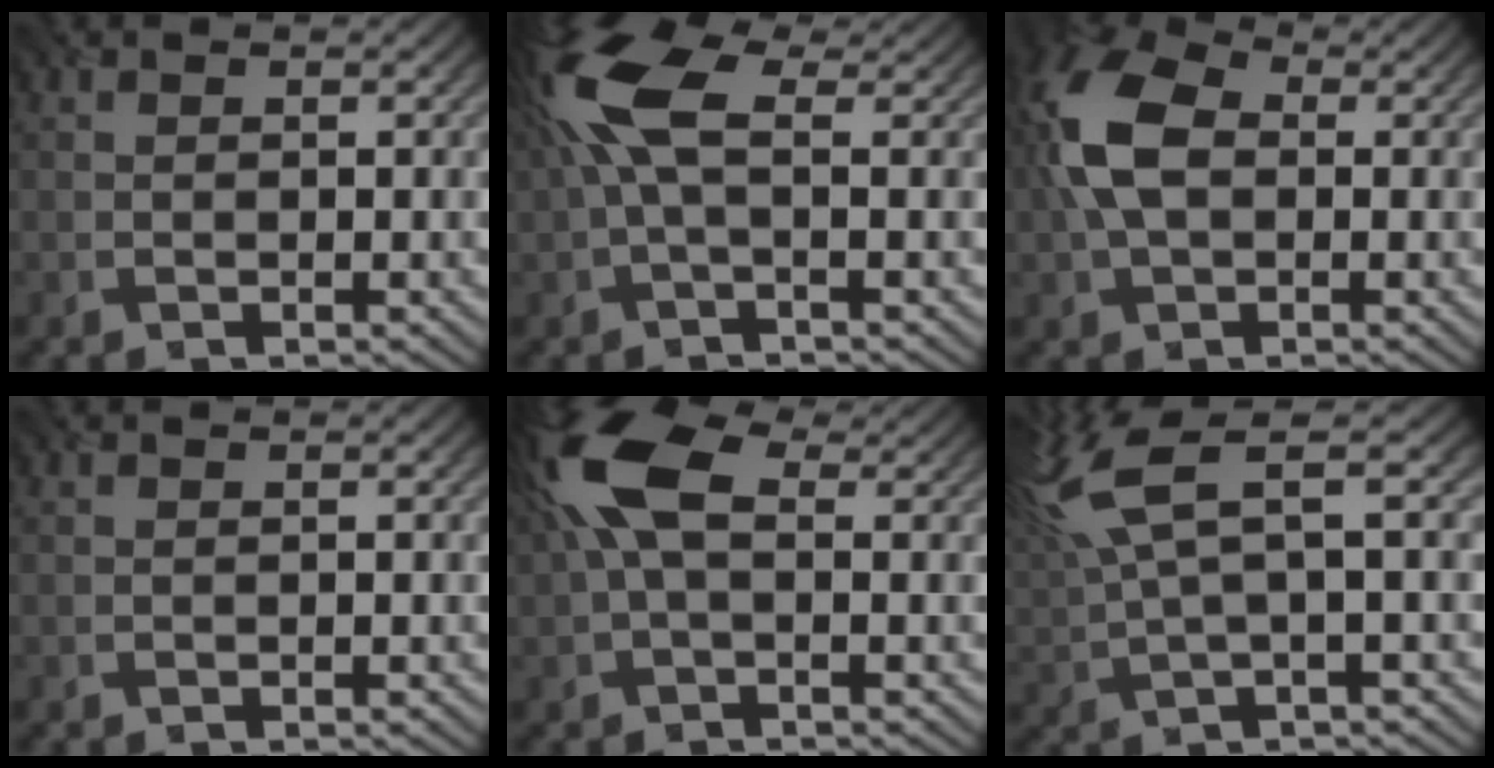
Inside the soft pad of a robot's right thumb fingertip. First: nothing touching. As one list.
[{"total": 8.1, "force": [1.5, 3.1, 7.3], "torque": [-0.170, 0.026, 0.013]}, {"total": 9.4, "force": [0.8, 6.1, 7.1], "torque": [-0.180, 0.018, 0.001]}, {"total": 0.0}, {"total": 9.3, "force": [2.4, 4.7, 7.6], "torque": [-0.186, 0.025, 0.033]}, {"total": 8.6, "force": [3.8, 1.8, 7.5], "torque": [-0.164, 0.035, 0.073]}]